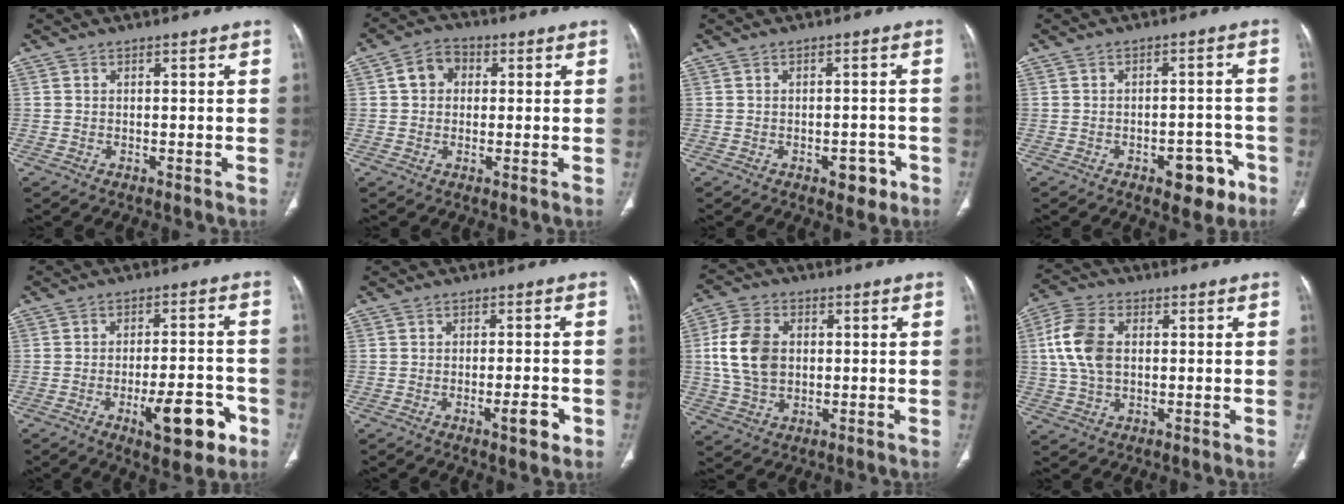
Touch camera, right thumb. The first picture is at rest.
{"total": 5.4, "force": [1.0, 4.4, 3.0], "torque": [-0.036, 0.012, 0.009]}
{"total": 3.8, "force": [-1.9, 2.2, 2.4], "torque": [-0.012, 0.011, -0.020]}
{"total": 7.2, "force": [-3.7, 3.8, 4.8], "torque": [-0.030, 0.030, -0.041]}
{"total": 11.2, "force": [-5.1, 4.0, 9.2], "torque": [-0.119, 0.025, -0.067]}
{"total": 4.3, "force": [-1.8, 1.2, 3.7], "torque": [-0.050, 0.003, -0.023]}
{"total": 11.2, "force": [1.1, 8.1, 7.6], "torque": [-0.138, 0.004, 0.022]}
{"total": 10.0, "force": [1.3, 6.4, 7.5], "torque": [-0.159, 0.011, 0.025]}